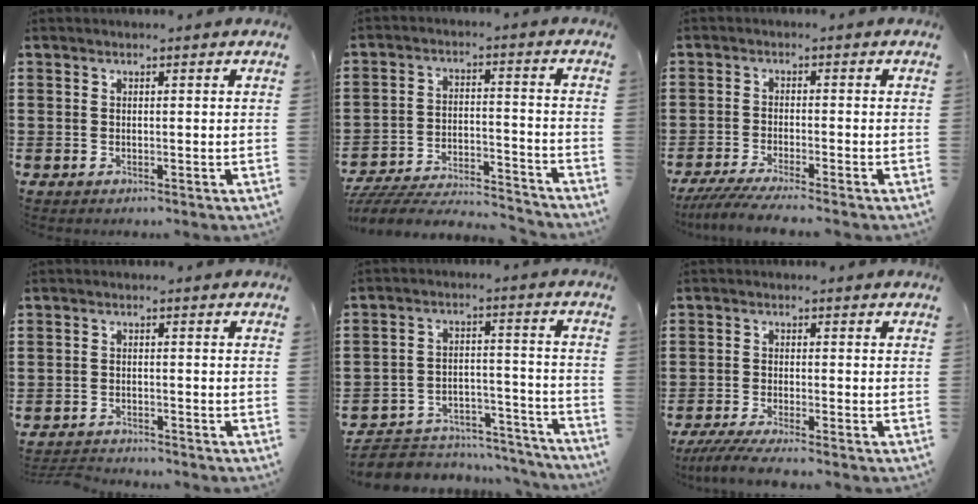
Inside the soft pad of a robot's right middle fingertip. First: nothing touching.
{"total": 6.2, "force": [-6.0, 0.8, 1.5], "torque": [-0.040, 0.004, -0.124]}
{"total": 4.1, "force": [-3.7, -0.1, 1.6], "torque": [-0.040, -0.015, -0.076]}
{"total": 2.3, "force": [-2.3, 0.3, -0.1], "torque": [-0.006, -0.001, -0.051]}
{"total": 4.8, "force": [-4.5, 1.6, 0.4], "torque": [-0.010, 0.012, -0.093]}
{"total": 3.3, "force": [-3.0, 0.0, 1.5], "torque": [-0.040, -0.010, -0.062]}